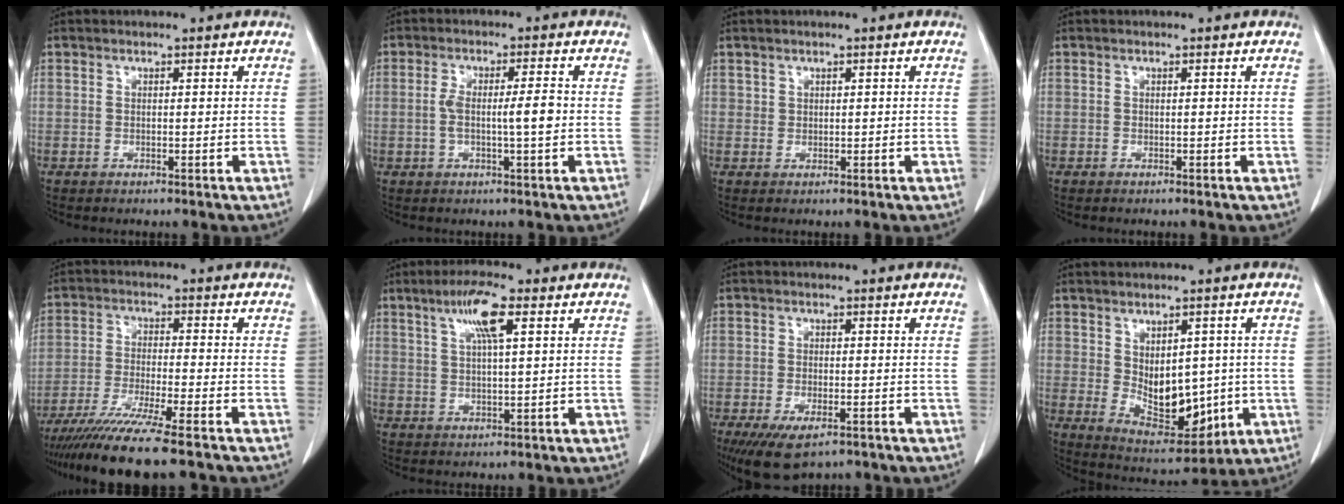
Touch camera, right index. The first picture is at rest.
{"total": 5.1, "force": [-0.5, 0.5, 5.1], "torque": [-0.097, 0.008, -0.004]}
{"total": 0.8, "force": [0.4, 0.7, 0.1], "torque": [0.010, 0.000, 0.004]}
{"total": 0.0}
{"total": 12.2, "force": [-9.8, -1.0, 7.3], "torque": [-0.115, -0.036, -0.160]}
{"total": 6.6, "force": [3.0, 0.7, 5.8], "torque": [-0.111, 0.007, 0.054]}
{"total": 7.4, "force": [-4.7, 2.9, 4.9], "torque": [-0.081, -0.014, -0.074]}
{"total": 10.8, "force": [-0.5, 6.2, 8.8], "torque": [-0.140, -0.006, 0.017]}